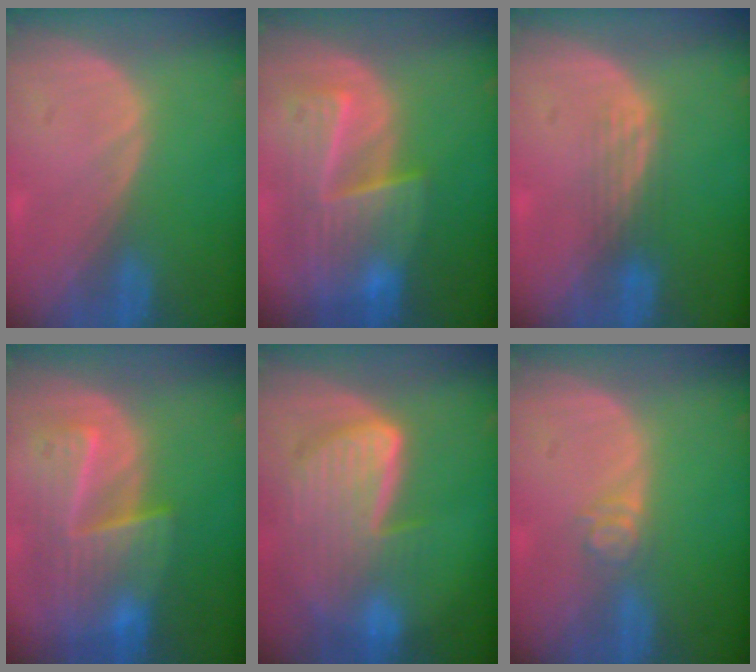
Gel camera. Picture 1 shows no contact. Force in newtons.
{"total": 9.5, "press": 8.4, "slide": 4.5}
{"total": 2.8, "press": 2.5, "slide": 1.3}
{"total": 9.4, "press": 8.3, "slide": 4.3}
{"total": 9.3, "press": 8.1, "slide": 4.6}
{"total": 3.0, "press": 2.5, "slide": 1.7}